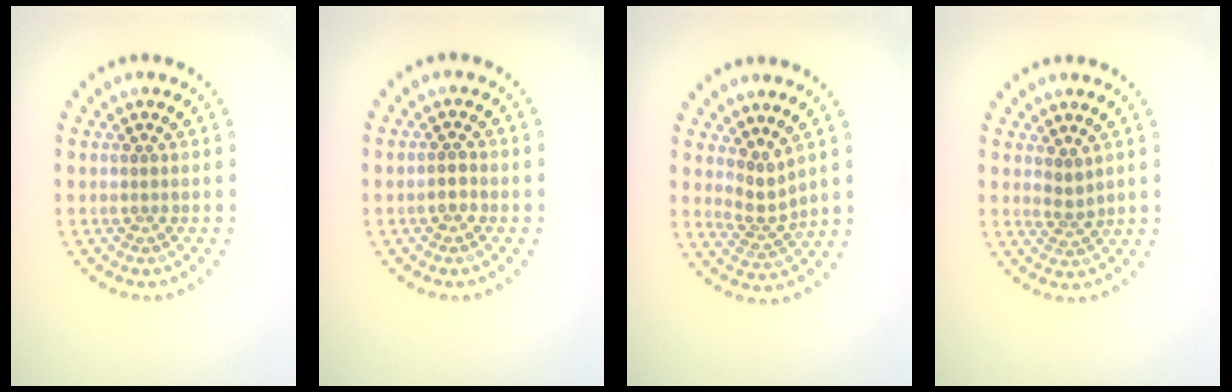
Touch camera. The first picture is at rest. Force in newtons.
{"total": 1.2, "press": 1.0, "slide": 0.5}
{"total": 2.4, "press": 1.6, "slide": 1.8}
{"total": 1.7, "press": 1.1, "slide": 1.3}